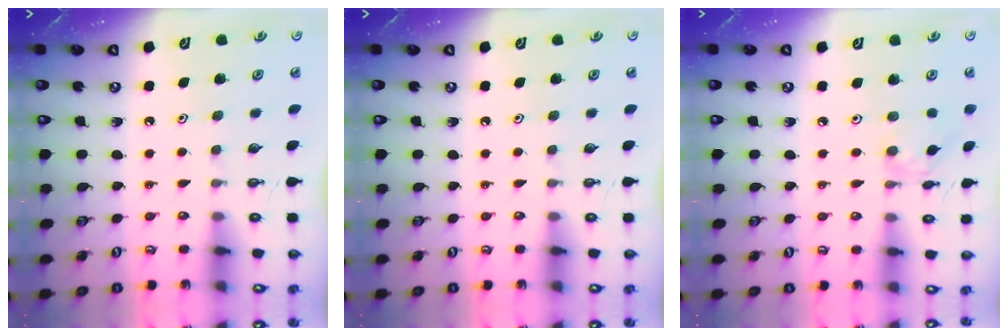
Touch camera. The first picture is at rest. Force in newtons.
{"total": 0.0}
{"total": 2.7, "press": 2.7, "slide": 0.3}